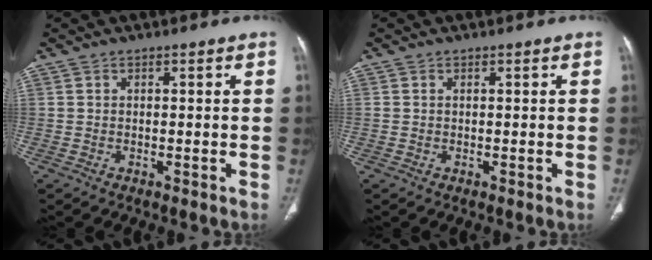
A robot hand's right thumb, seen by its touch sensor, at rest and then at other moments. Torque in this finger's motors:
{"motor_torque": [0.52, 0.35, 0.13, 0.37, 0.03]}